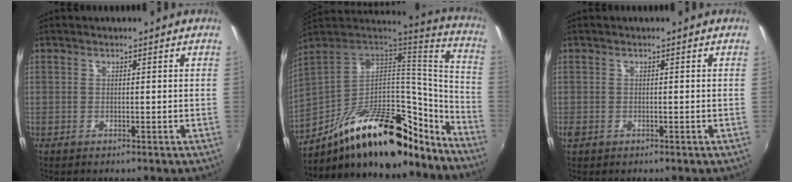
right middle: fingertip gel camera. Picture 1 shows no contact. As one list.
[{"total": 25.8, "force": [-18.0, 10.3, 15.3], "torque": [-0.228, 0.028, -0.270]}, {"total": 1.3, "force": [-0.6, 1.0, 0.7], "torque": [-0.014, -0.004, -0.011]}]